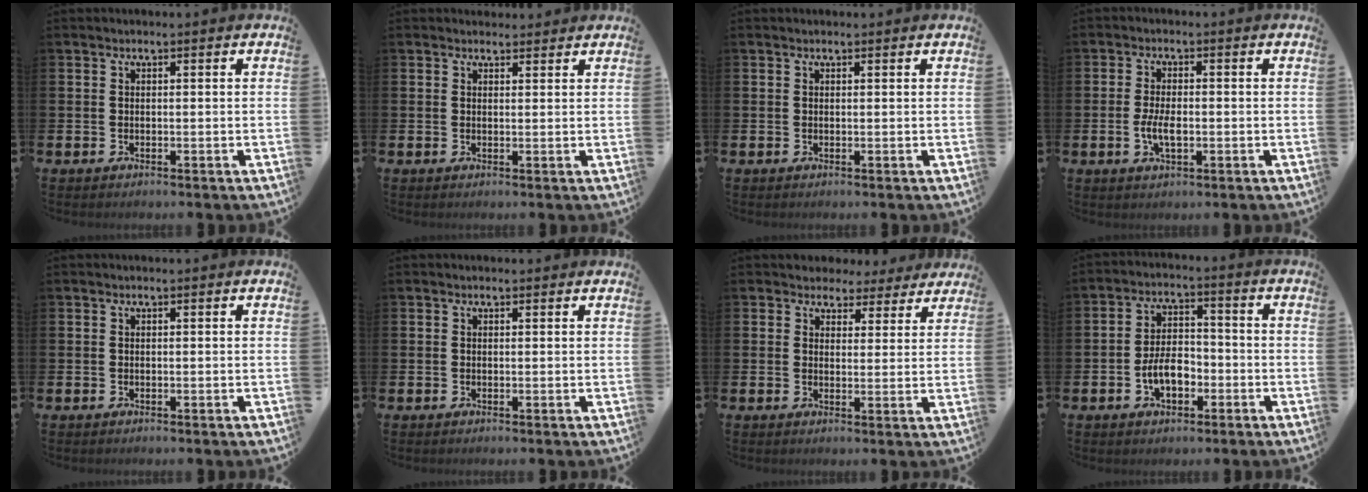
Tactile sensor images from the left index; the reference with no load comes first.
{"total": 1.5, "force": [1.4, 0.6, 0.0], "torque": [0.019, -0.006, 0.021]}
{"total": 0.0}
{"total": 3.8, "force": [-0.6, 1.7, 3.4], "torque": [-0.062, -0.002, -0.014]}
{"total": 0.0}
{"total": 0.0}
{"total": 3.7, "force": [3.0, 2.1, 0.1], "torque": [-0.006, -0.021, 0.048]}
{"total": 5.4, "force": [-2.0, 3.2, 3.8], "torque": [-0.053, 0.006, -0.040]}